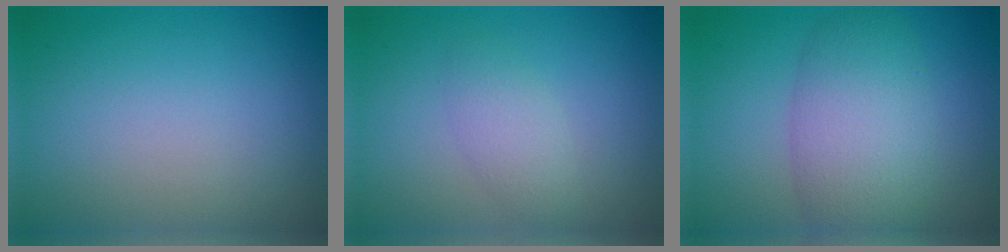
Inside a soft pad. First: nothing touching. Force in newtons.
{"total": 1.7, "press": 1.7, "slide": 0.1}
{"total": 6.1, "press": 6.1, "slide": 0.2}